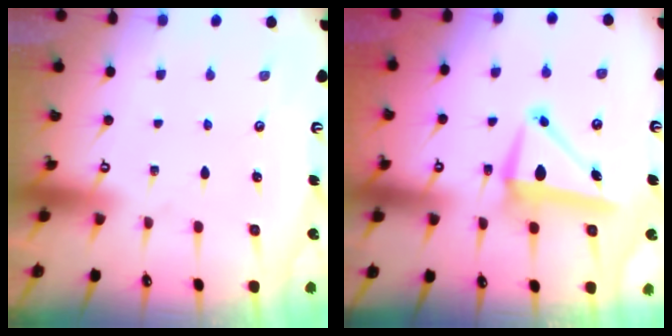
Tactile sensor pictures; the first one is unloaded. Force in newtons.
{"total": 10.7, "press": 10.6, "slide": 1.2}